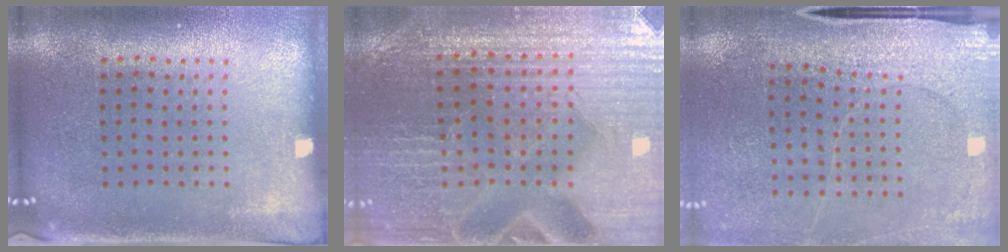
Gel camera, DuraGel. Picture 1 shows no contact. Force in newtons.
{"total": 3.5, "press": 3.5, "slide": 0.3}
{"total": 2.9, "press": 2.9, "slide": 0.4}